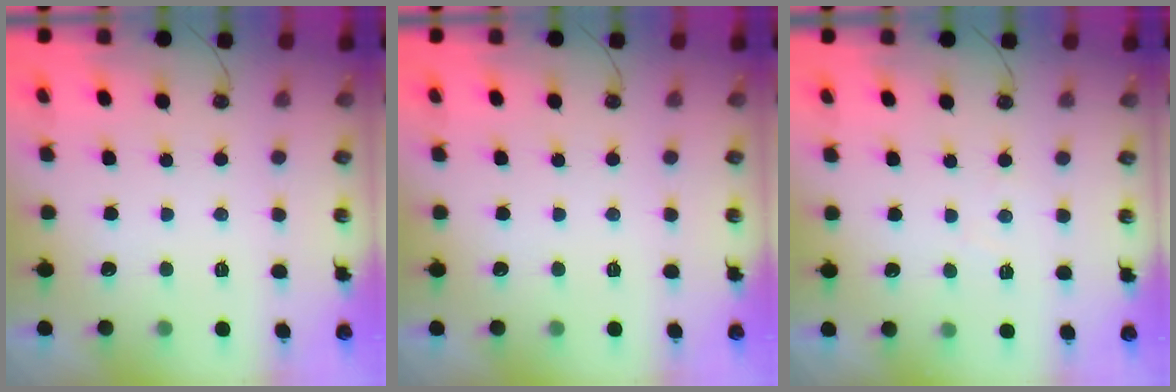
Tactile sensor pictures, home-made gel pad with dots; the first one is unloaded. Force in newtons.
{"total": 0.0}
{"total": 3.7, "press": 3.7, "slide": 0.6}